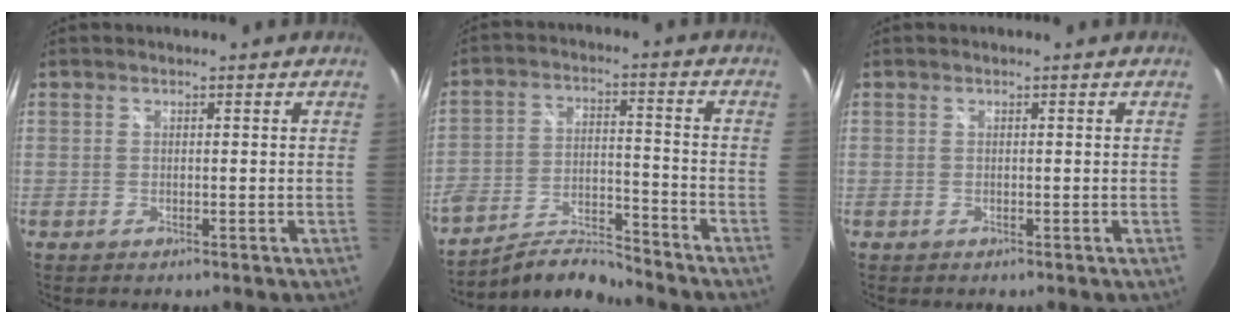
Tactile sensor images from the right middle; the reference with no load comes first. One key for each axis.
{"total": 9.6, "fx": -9.1, "fy": 1.2, "fz": 2.7, "tx": -0.051, "ty": 0.001, "tz": -0.168}
{"total": 0.0}